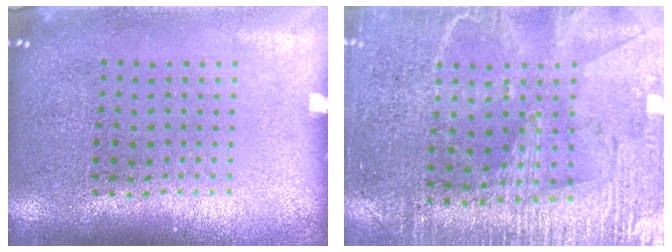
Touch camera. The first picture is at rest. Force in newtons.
{"total": 3.3, "press": 3.1, "slide": 1.4}